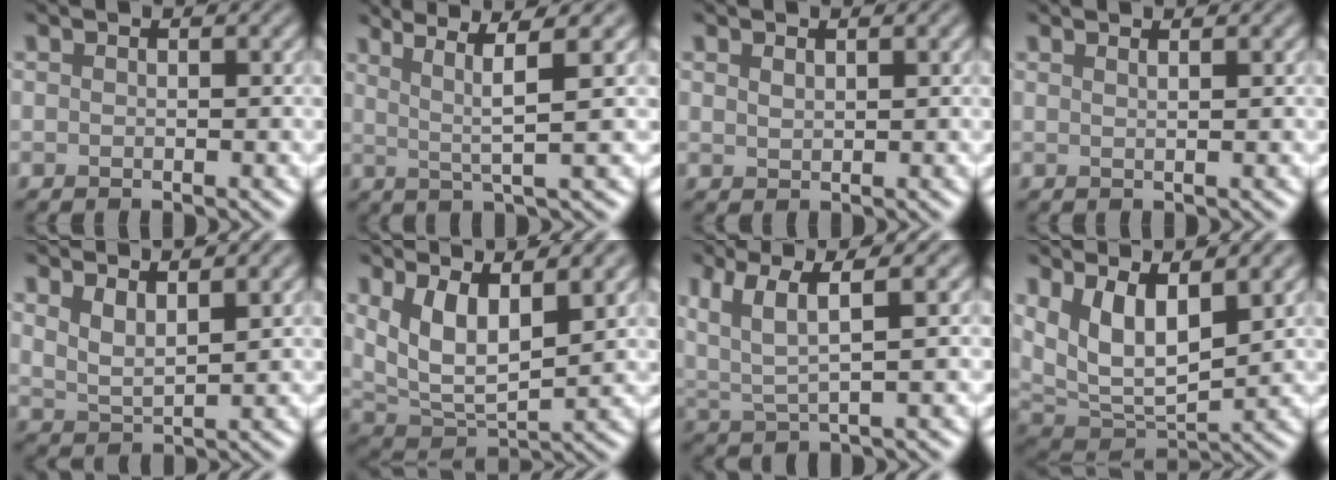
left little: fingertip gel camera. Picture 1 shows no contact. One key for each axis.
{"total": 4.3, "fx": 2.0, "fy": 0.3, "fz": 3.8, "tx": -0.075, "ty": 0.004, "tz": 0.040}
{"total": 0.9, "fx": 0.7, "fy": 0.4, "fz": 0.5, "tx": -0.014, "ty": 0.000, "tz": 0.015}
{"total": 2.0, "fx": 1.2, "fy": 0.9, "fz": 1.3, "tx": 0.002, "ty": 0.001, "tz": -0.009}
{"total": 2.9, "fx": 2.1, "fy": 0.9, "fz": 1.9, "tx": -0.041, "ty": -0.007, "tz": 0.042}
{"total": 6.3, "fx": 2.8, "fy": 2.5, "fz": 5.1, "tx": -0.108, "ty": -0.012, "tz": 0.058}
{"total": 4.9, "fx": 2.6, "fy": 1.2, "fz": 4.0, "tx": -0.093, "ty": 0.004, "tz": 0.055}
{"total": 7.5, "fx": 2.9, "fy": 3.2, "fz": 6.2, "tx": -0.125, "ty": -0.010, "tz": 0.058}